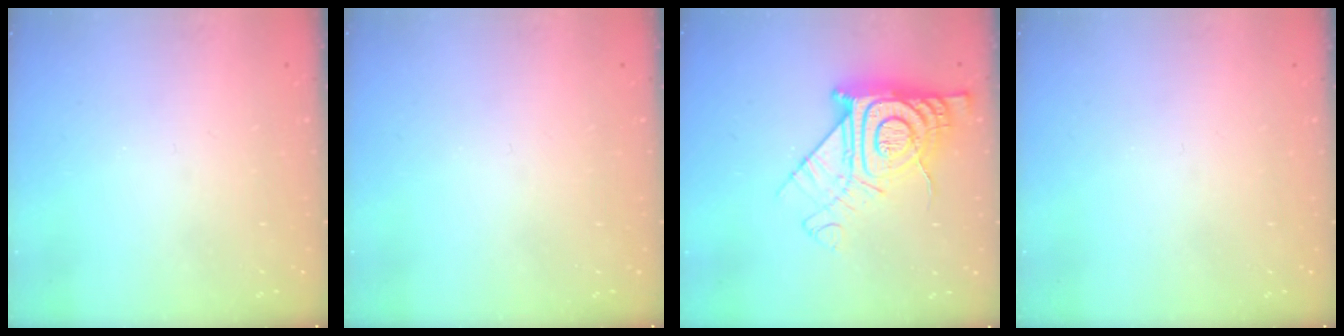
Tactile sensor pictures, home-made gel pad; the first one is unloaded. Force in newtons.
{"total": 0.0}
{"total": 19.7, "press": 19.6, "slide": 1.6}
{"total": 0.0}